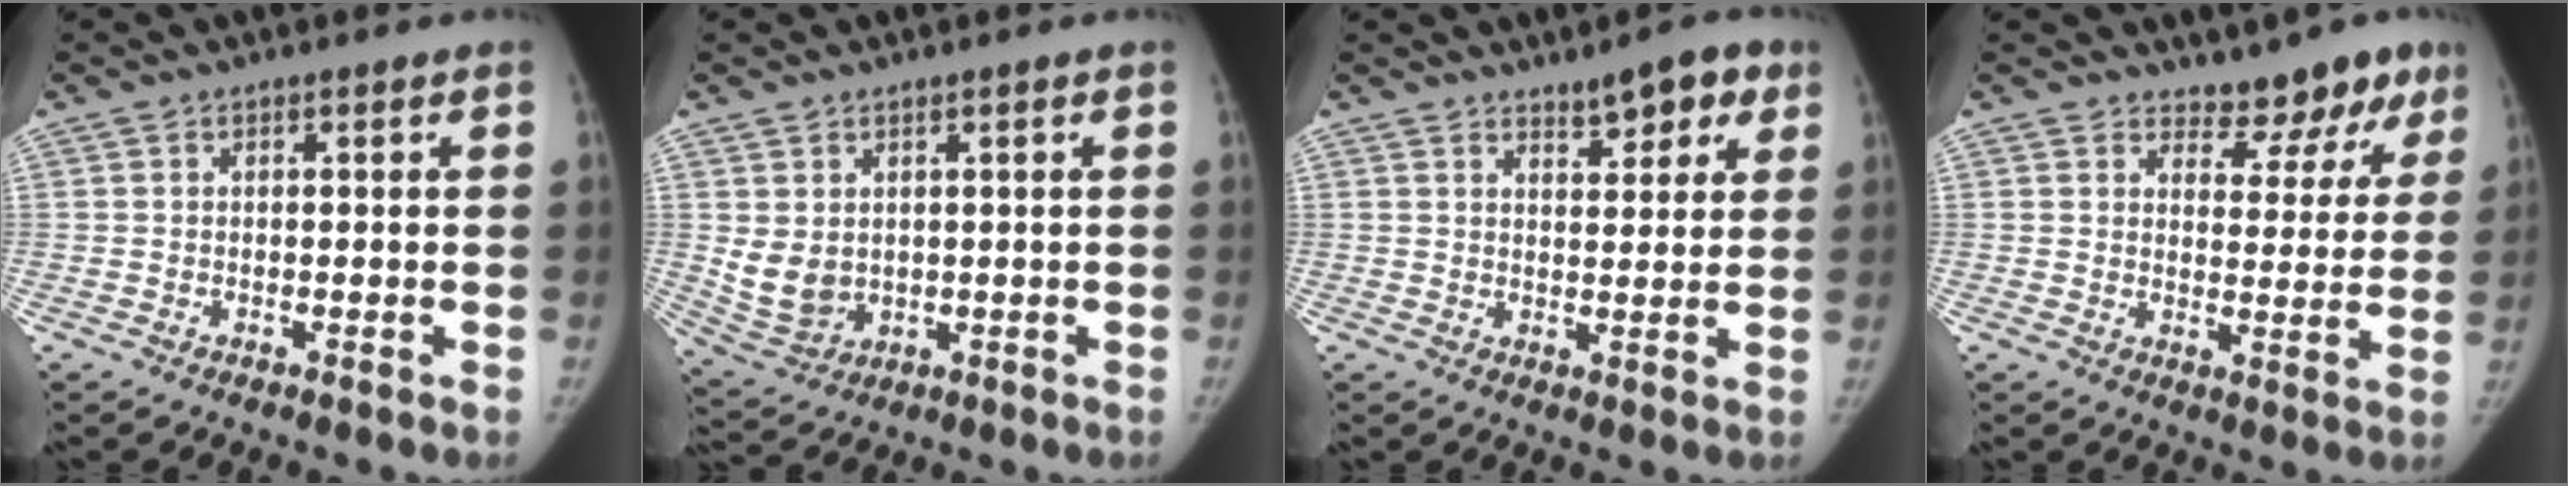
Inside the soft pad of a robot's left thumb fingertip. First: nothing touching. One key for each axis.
{"total": 6.2, "fx": 1.1, "fy": 4.8, "fz": 3.7, "tx": -0.060, "ty": -0.015, "tz": 0.043}
{"total": 6.4, "fx": 4.2, "fy": 2.6, "fz": 4.1, "tx": -0.031, "ty": -0.018, "tz": 0.056}
{"total": 8.2, "fx": 6.8, "fy": 4.1, "fz": 2.0, "tx": 0.019, "ty": -0.047, "tz": 0.078}